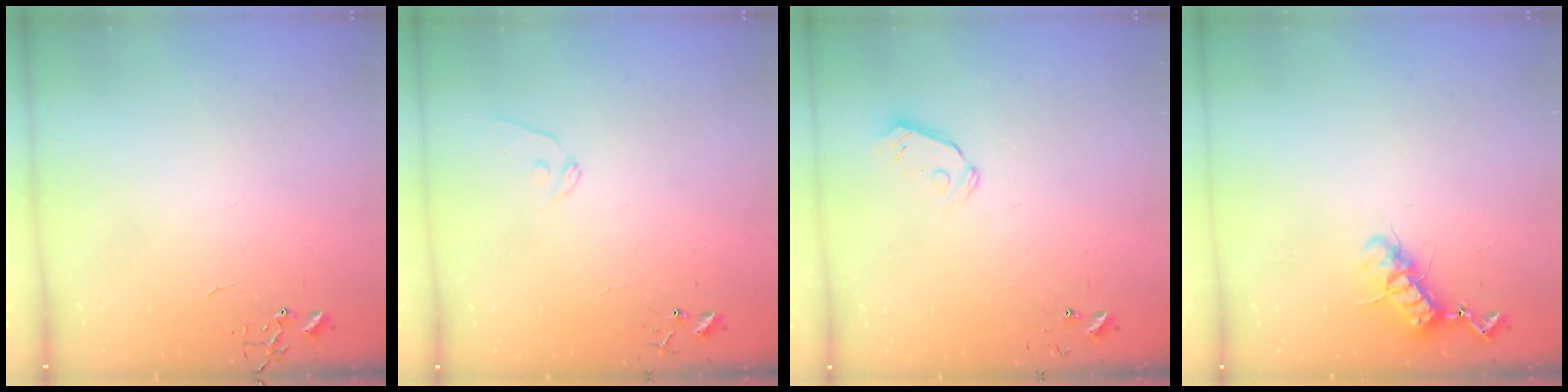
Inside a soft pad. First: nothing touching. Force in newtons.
{"total": 8.1, "press": 8.0, "slide": 0.8}
{"total": 5.8, "press": 5.7, "slide": 0.9}
{"total": 11.1, "press": 11.1, "slide": 0.3}